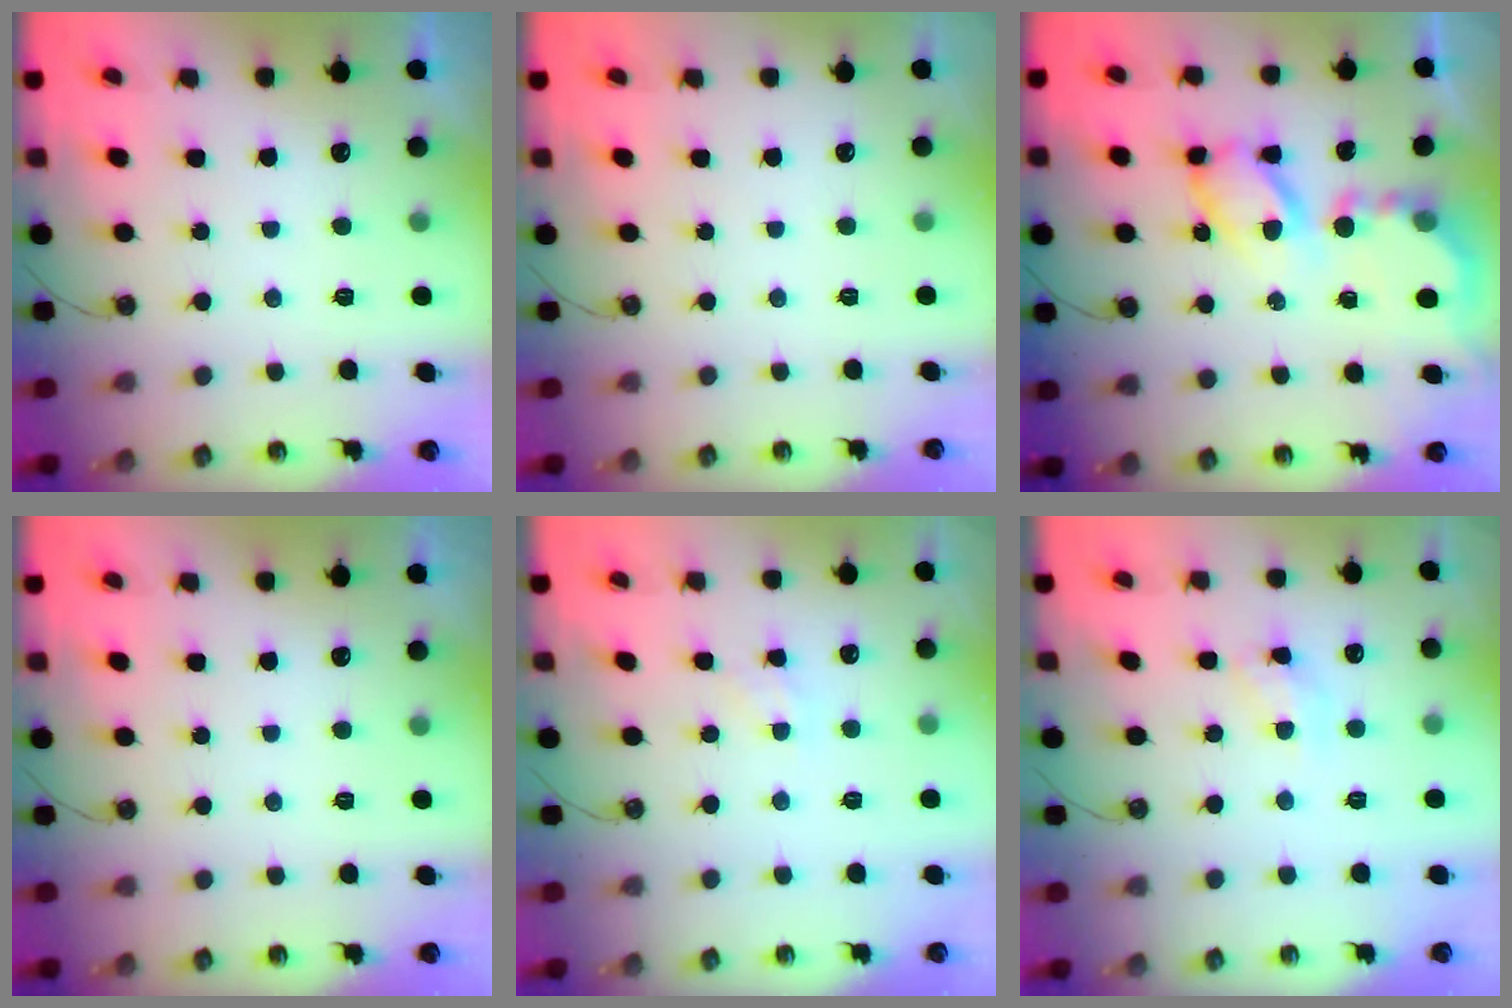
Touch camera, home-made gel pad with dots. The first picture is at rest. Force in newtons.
{"total": 1.2, "press": 1.1, "slide": 0.3}
{"total": 11.7, "press": 11.7, "slide": 0.8}
{"total": 0.0}
{"total": 1.6, "press": 1.6, "slide": 0.3}
{"total": 7.8, "press": 7.8, "slide": 0.6}